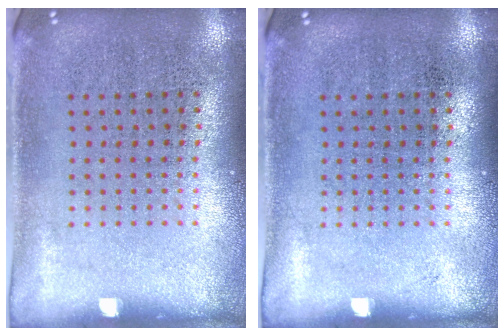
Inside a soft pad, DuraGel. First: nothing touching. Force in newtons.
{"total": 0.0}